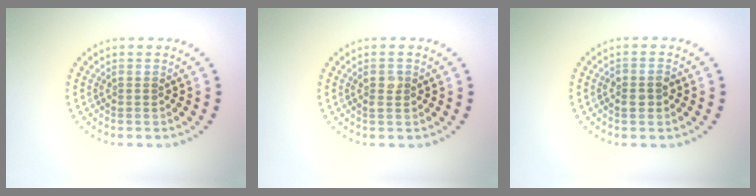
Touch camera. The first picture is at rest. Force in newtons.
{"total": 1.2, "press": 1.2, "slide": 0.2}
{"total": 1.5, "press": 1.4, "slide": 0.5}